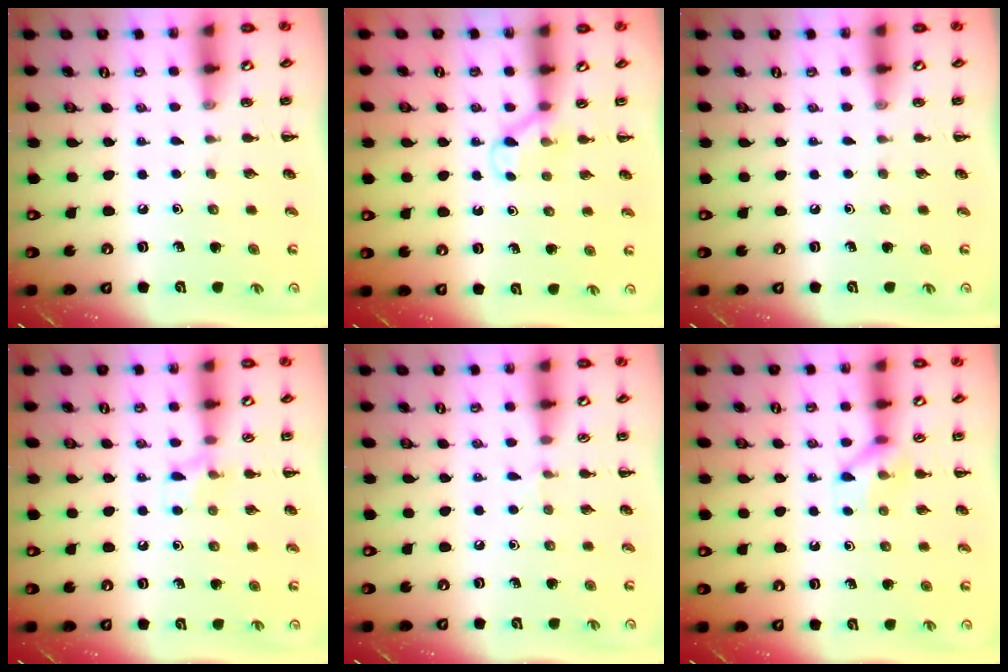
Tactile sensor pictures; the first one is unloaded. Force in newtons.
{"total": 5.0, "press": 4.8, "slide": 1.3}
{"total": 0.0}
{"total": 6.8, "press": 6.4, "slide": 2.4}
{"total": 3.0, "press": 2.8, "slide": 1.2}
{"total": 8.3, "press": 8.3, "slide": 0.4}